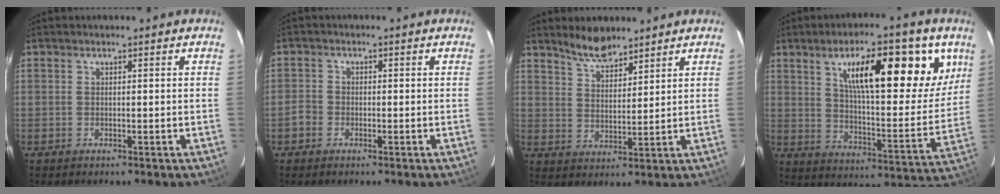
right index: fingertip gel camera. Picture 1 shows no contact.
{"total": 2.6, "force": [-1.5, 2.0, 0.5], "torque": [-0.012, 0.005, -0.031]}
{"total": 6.5, "force": [5.6, 2.0, 2.7], "torque": [-0.046, 0.000, 0.102]}
{"total": 22.2, "force": [11.4, 7.4, 17.6], "torque": [-0.249, 0.015, 0.182]}